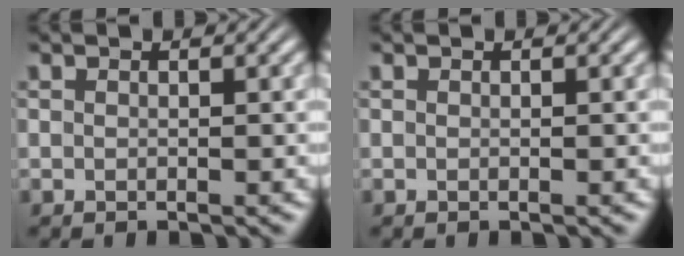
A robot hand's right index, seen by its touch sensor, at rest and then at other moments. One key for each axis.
{"total": 0.0}